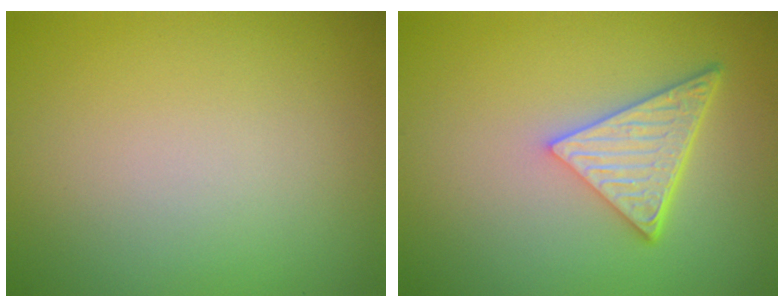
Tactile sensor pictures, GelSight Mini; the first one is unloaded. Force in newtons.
{"total": 5.1, "press": 3.7, "slide": 3.5}